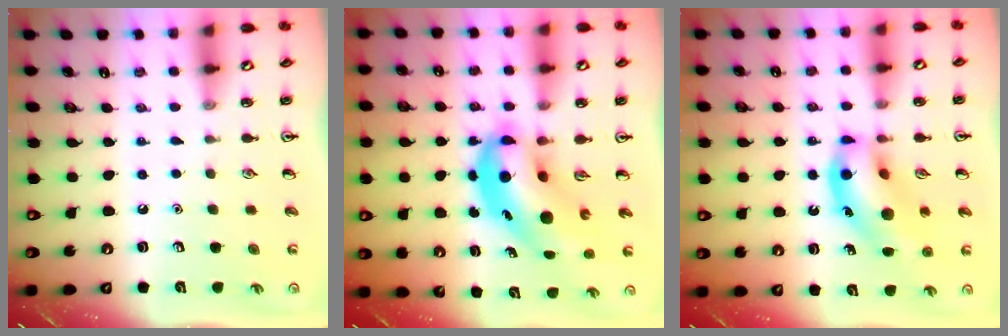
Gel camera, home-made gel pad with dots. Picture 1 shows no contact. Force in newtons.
{"total": 10.4, "press": 10.0, "slide": 2.8}
{"total": 15.4, "press": 14.9, "slide": 4.1}